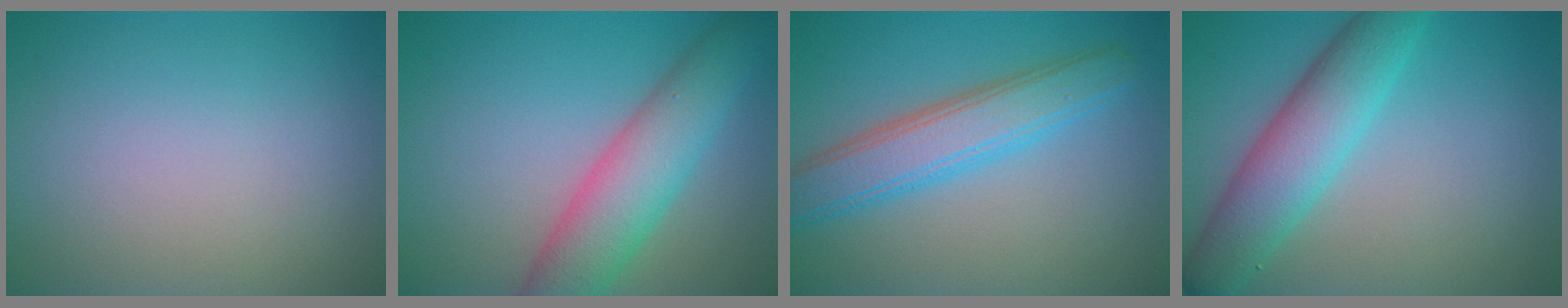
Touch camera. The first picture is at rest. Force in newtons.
{"total": 6.7, "press": 6.7, "slide": 0.3}
{"total": 5.2, "press": 5.2, "slide": 0.1}
{"total": 6.2, "press": 6.2, "slide": 0.1}